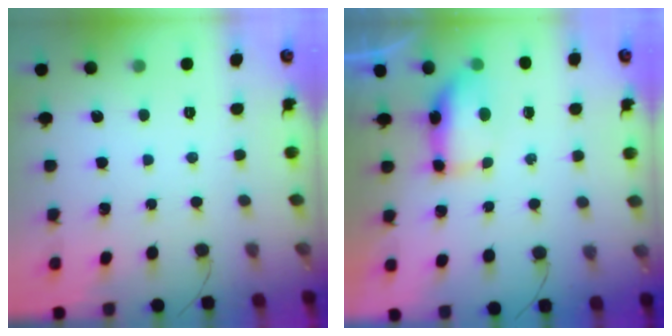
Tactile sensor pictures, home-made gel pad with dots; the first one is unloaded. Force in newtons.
{"total": 6.9, "press": 6.9, "slide": 0.9}